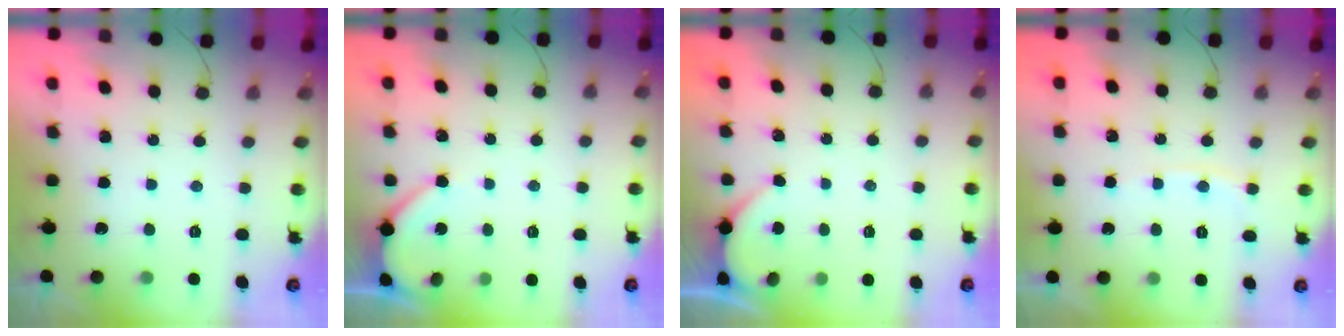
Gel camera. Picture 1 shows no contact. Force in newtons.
{"total": 3.9, "press": 3.9, "slide": 0.3}
{"total": 2.1, "press": 2.1, "slide": 0.2}
{"total": 4.7, "press": 4.7, "slide": 0.3}